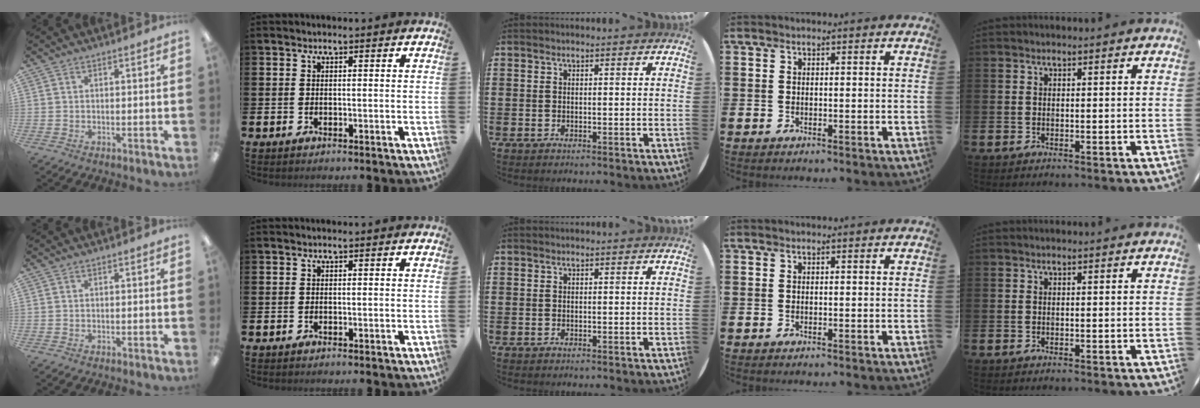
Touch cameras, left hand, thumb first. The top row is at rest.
{}